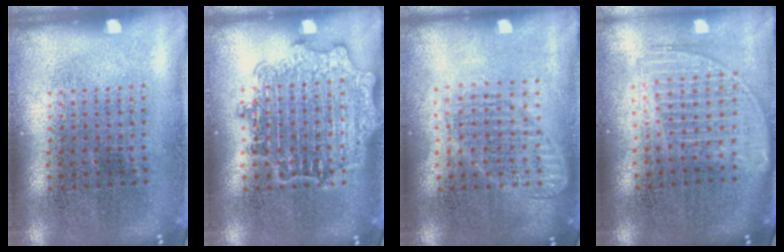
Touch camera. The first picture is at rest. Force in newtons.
{"total": 2.8, "press": 2.8, "slide": 0.4}
{"total": 1.6, "press": 1.4, "slide": 0.7}
{"total": 1.8, "press": 1.5, "slide": 0.9}